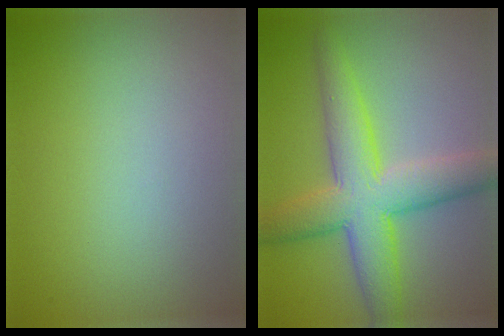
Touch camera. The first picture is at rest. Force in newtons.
{"total": 7.8, "press": 7.8, "slide": 0.2}